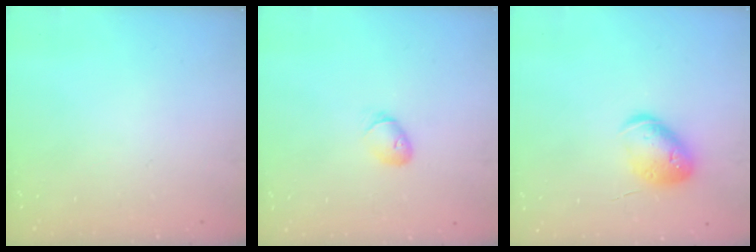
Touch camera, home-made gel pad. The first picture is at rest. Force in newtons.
{"total": 5.7, "press": 5.6, "slide": 1.2}
{"total": 13.2, "press": 13.1, "slide": 1.4}